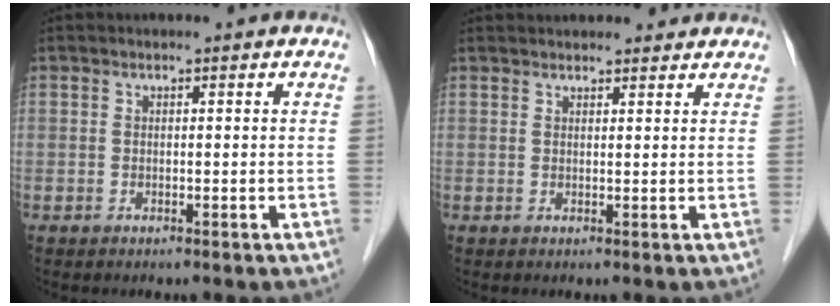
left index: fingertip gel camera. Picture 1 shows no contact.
{"total": 7.5, "force": [6.9, 1.9, 1.9], "torque": [-0.015, 0.031, 0.083]}